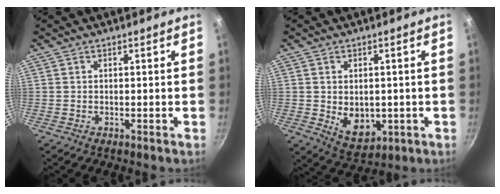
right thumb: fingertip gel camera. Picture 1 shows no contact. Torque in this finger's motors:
{"motor_torque": [-0.47, 0.67, 0.54, 0.42, 0.02]}